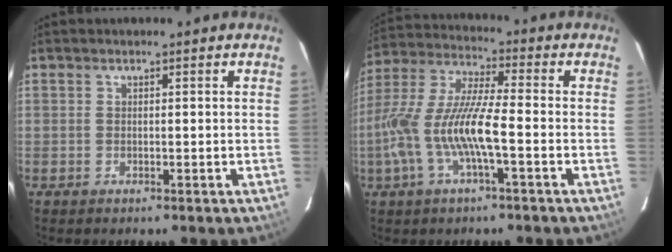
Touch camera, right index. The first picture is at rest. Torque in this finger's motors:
{"motor_torque": [1.45, -0.69, 1.05, 0.21]}